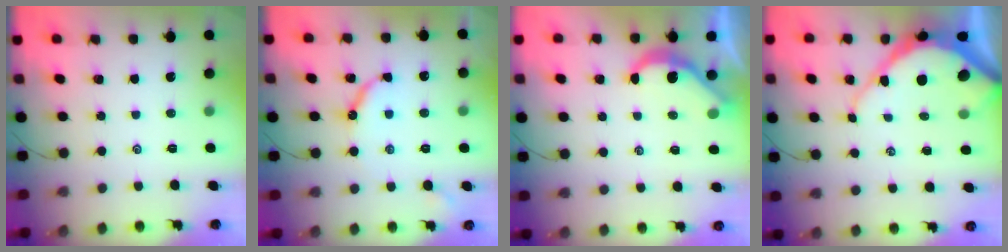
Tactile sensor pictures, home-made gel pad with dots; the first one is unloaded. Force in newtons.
{"total": 8.3, "press": 8.2, "slide": 0.8}
{"total": 5.7, "press": 5.7, "slide": 0.2}
{"total": 10.2, "press": 10.1, "slide": 1.1}